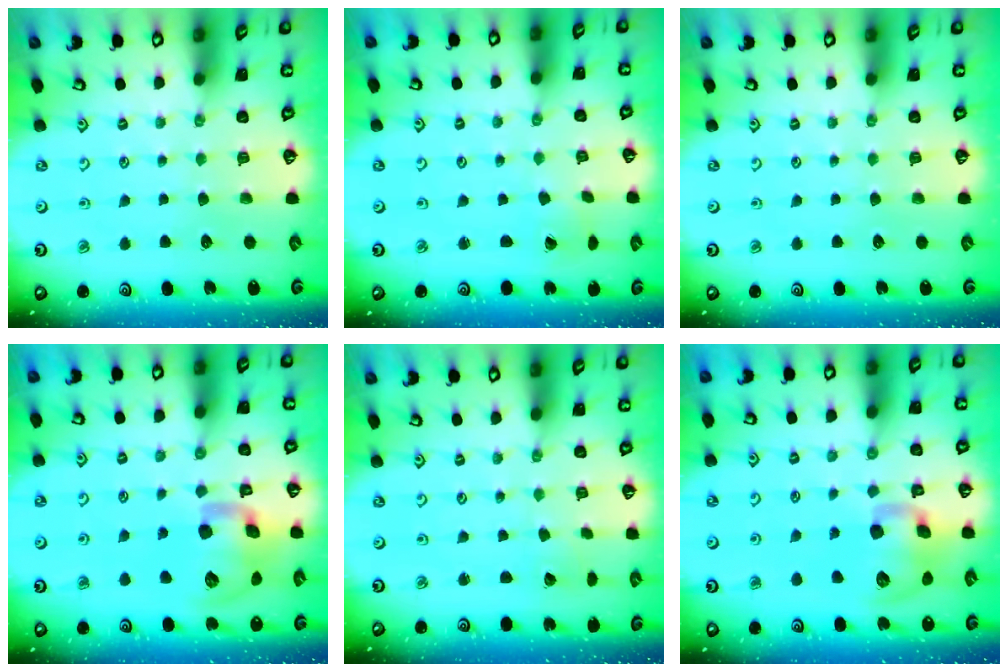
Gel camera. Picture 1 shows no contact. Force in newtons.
{"total": 1.1, "press": 1.1, "slide": 0.1}
{"total": 0.0}
{"total": 16.9, "press": 16.7, "slide": 2.6}
{"total": 1.8, "press": 1.8, "slide": 0.1}
{"total": 13.9, "press": 13.8, "slide": 2.3}